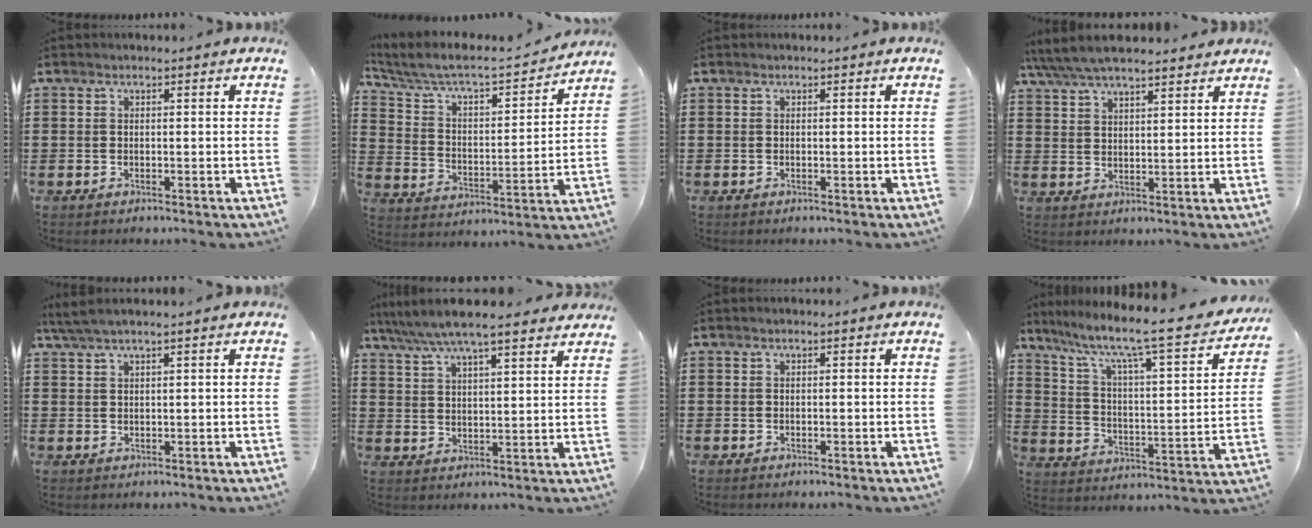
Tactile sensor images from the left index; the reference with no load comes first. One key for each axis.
{"total": 5.3, "fx": 4.7, "fy": 1.1, "fz": 2.3, "tx": -0.068, "ty": -0.036, "tz": 0.070}
{"total": 0.0}
{"total": 5.6, "fx": 5.1, "fy": 1.1, "fz": 2.2, "tx": -0.059, "ty": -0.012, "tz": 0.091}
{"total": 2.4, "fx": 1.8, "fy": 0.1, "fz": 1.6, "tx": -0.033, "ty": 0.002, "tz": 0.033}
{"total": 6.7, "fx": 6.0, "fy": 0.4, "fz": 3.0, "tx": -0.081, "ty": -0.023, "tz": 0.104}
{"total": 0.0}
{"total": 8.7, "fx": 6.8, "fy": 0.6, "fz": 5.4, "tx": -0.123, "ty": -0.058, "tz": 0.103}